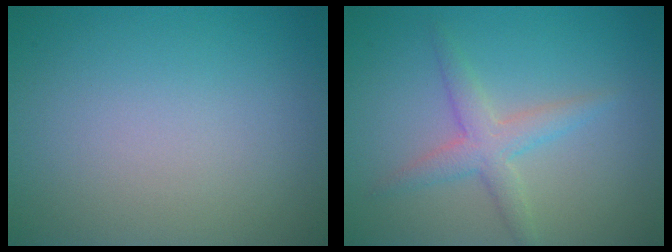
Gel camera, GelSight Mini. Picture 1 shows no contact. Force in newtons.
{"total": 2.8, "press": 2.8, "slide": 0.0}